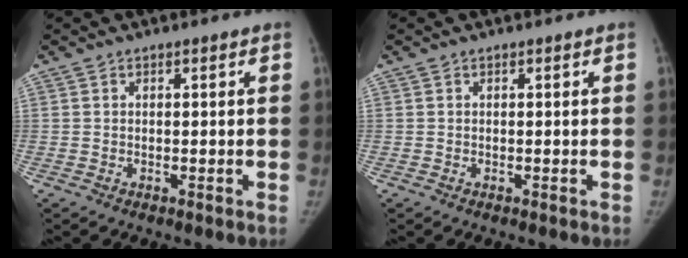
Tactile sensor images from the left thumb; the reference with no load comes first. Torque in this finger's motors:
{"motor_torque": [-0.07, -0.01, 0.11, 0.01, 0.00]}